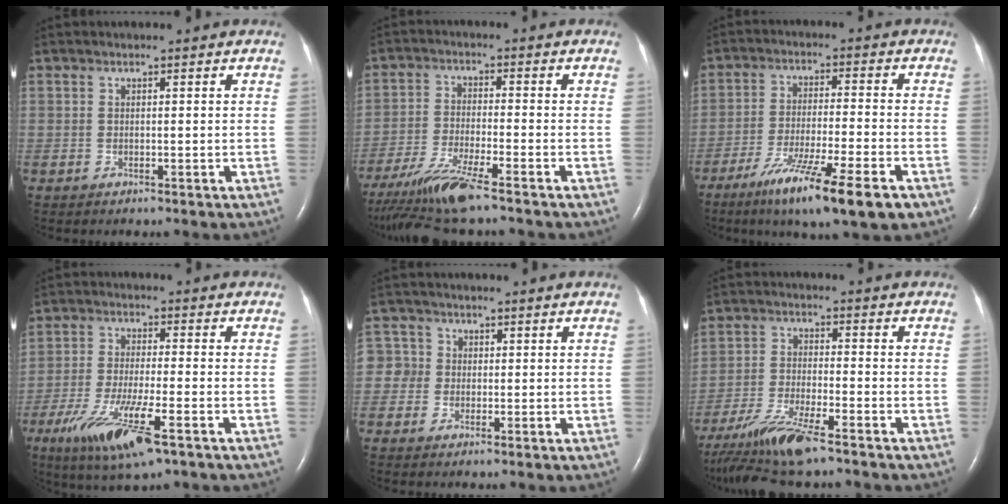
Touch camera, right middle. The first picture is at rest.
{"total": 10.1, "force": [-8.1, -0.1, 6.0], "torque": [-0.118, -0.032, -0.145]}
{"total": 13.5, "force": [-8.2, 0.4, 10.7], "torque": [-0.181, -0.039, -0.136]}
{"total": 11.4, "force": [-6.0, 1.6, 9.6], "torque": [-0.191, -0.029, -0.100]}
{"total": 3.1, "force": [-0.1, 3.1, 0.2], "torque": [0.006, 0.015, -0.006]}
{"total": 10.8, "force": [-8.5, 0.8, 6.6], "torque": [-0.132, -0.030, -0.151]}